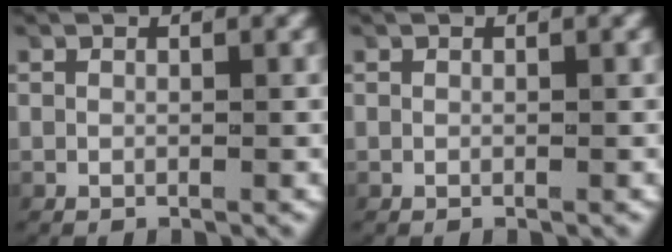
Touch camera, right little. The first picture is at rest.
{"total": 0.0}